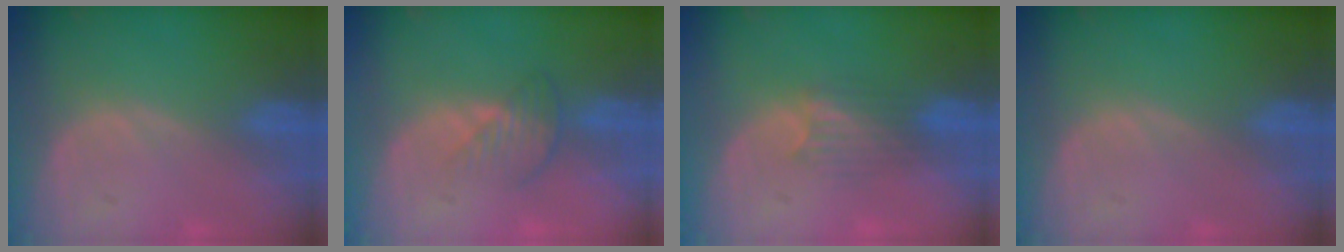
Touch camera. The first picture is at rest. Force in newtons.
{"total": 3.7, "press": 3.3, "slide": 1.8}
{"total": 3.2, "press": 3.0, "slide": 1.2}
{"total": 0.0}